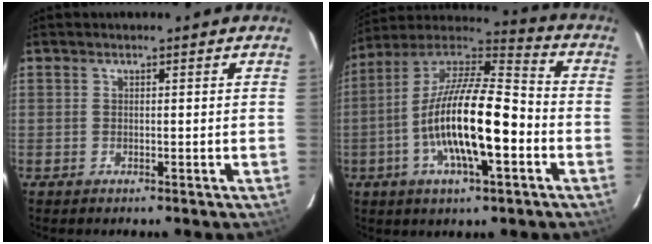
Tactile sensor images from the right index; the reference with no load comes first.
{"total": 19.6, "force": [-4.9, 5.5, 18.2], "torque": [-0.336, -0.005, -0.098]}